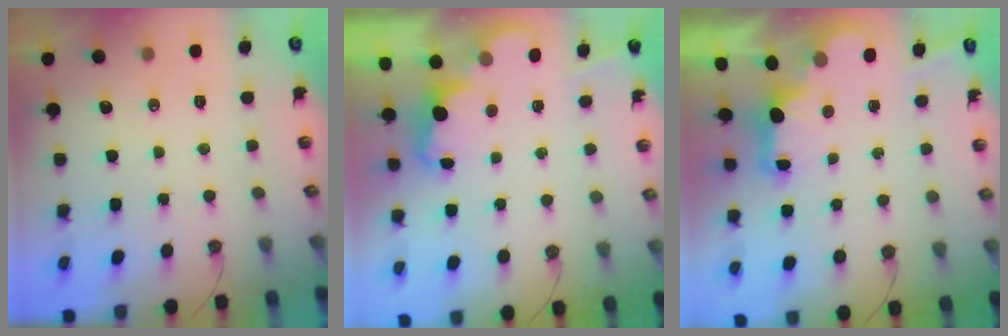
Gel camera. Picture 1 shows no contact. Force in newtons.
{"total": 2.5, "press": 2.4, "slide": 0.5}
{"total": 2.3, "press": 2.2, "slide": 0.7}